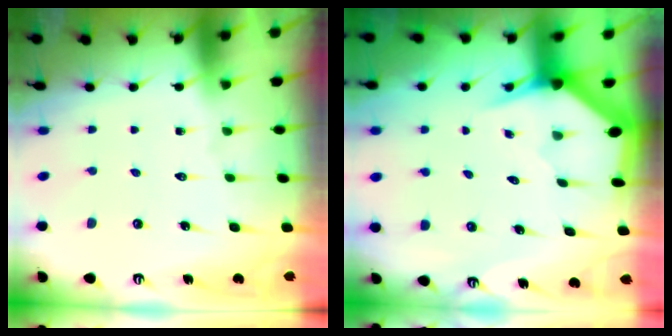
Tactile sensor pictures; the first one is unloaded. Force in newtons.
{"total": 3.1, "press": 3.1, "slide": 0.0}